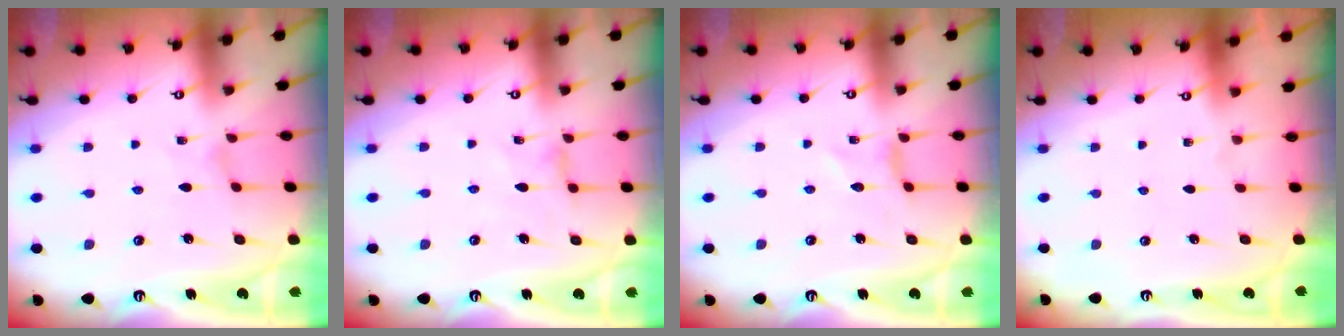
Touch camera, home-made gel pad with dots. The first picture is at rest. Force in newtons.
{"total": 0.8, "press": 0.8, "slide": 0.2}
{"total": 0.0}
{"total": 0.0}